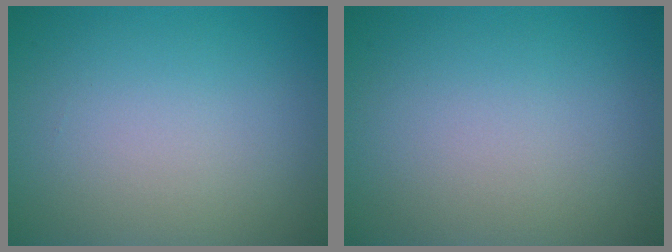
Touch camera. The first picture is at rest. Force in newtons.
{"total": 0.0}